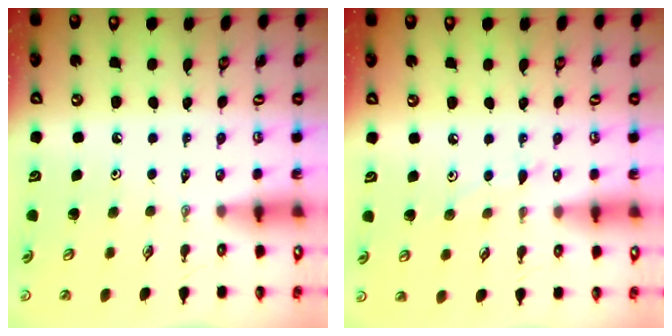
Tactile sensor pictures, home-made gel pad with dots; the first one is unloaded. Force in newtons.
{"total": 4.8, "press": 4.7, "slide": 0.5}